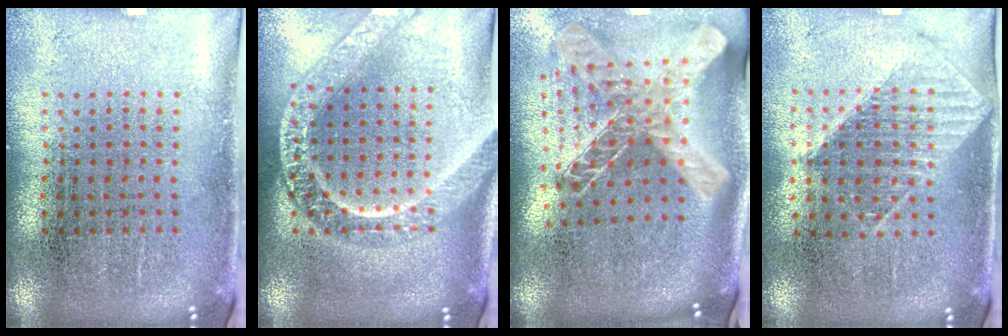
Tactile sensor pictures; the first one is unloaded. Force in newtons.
{"total": 3.2, "press": 3.2, "slide": 0.4}
{"total": 2.4, "press": 1.8, "slide": 1.6}
{"total": 1.1, "press": 1.0, "slide": 0.3}